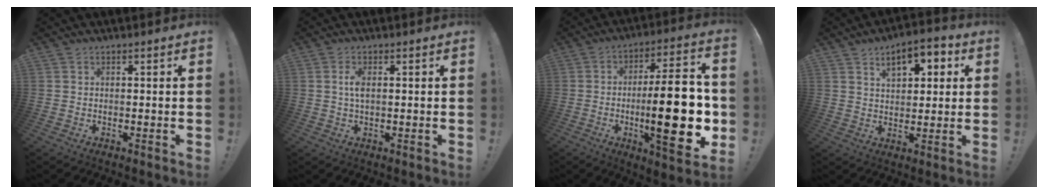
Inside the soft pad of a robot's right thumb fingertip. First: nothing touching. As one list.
[{"total": 3.2, "force": [0.3, 1.3, 2.9], "torque": [-0.050, 0.002, 0.002]}, {"total": 25.7, "force": [-3.2, 6.7, 24.6], "torque": [-0.393, 0.001, -0.046]}, {"total": 9.2, "force": [4.2, 5.0, 6.5], "torque": [-0.086, -0.010, 0.070]}]